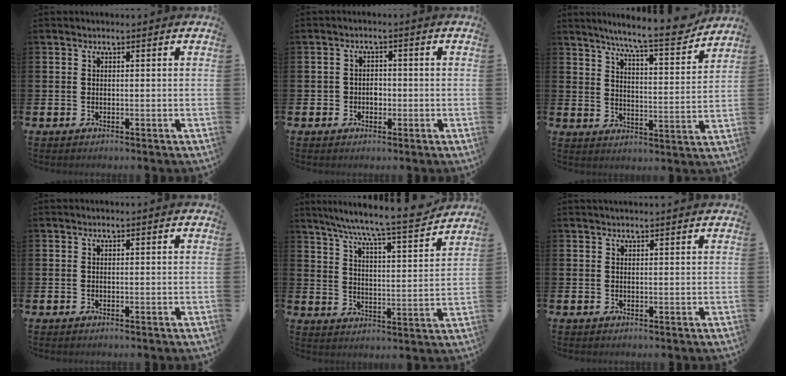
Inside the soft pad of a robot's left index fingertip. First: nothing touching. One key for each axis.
{"total": 1.9, "fx": -0.5, "fy": 1.7, "fz": 0.5, "tx": -0.001, "ty": 0.000, "tz": -0.018}
{"total": 8.9, "fx": 8.0, "fy": 0.3, "fz": 3.8, "tx": -0.072, "ty": -0.056, "tz": 0.133}
{"total": 0.0}
{"total": 8.7, "fx": 8.1, "fy": 0.0, "fz": 3.3, "tx": -0.085, "ty": -0.061, "tz": 0.136}
{"total": 0.9, "fx": 0.9, "fy": 0.0, "fz": 0.2, "tx": 0.006, "ty": -0.004, "tz": 0.015}